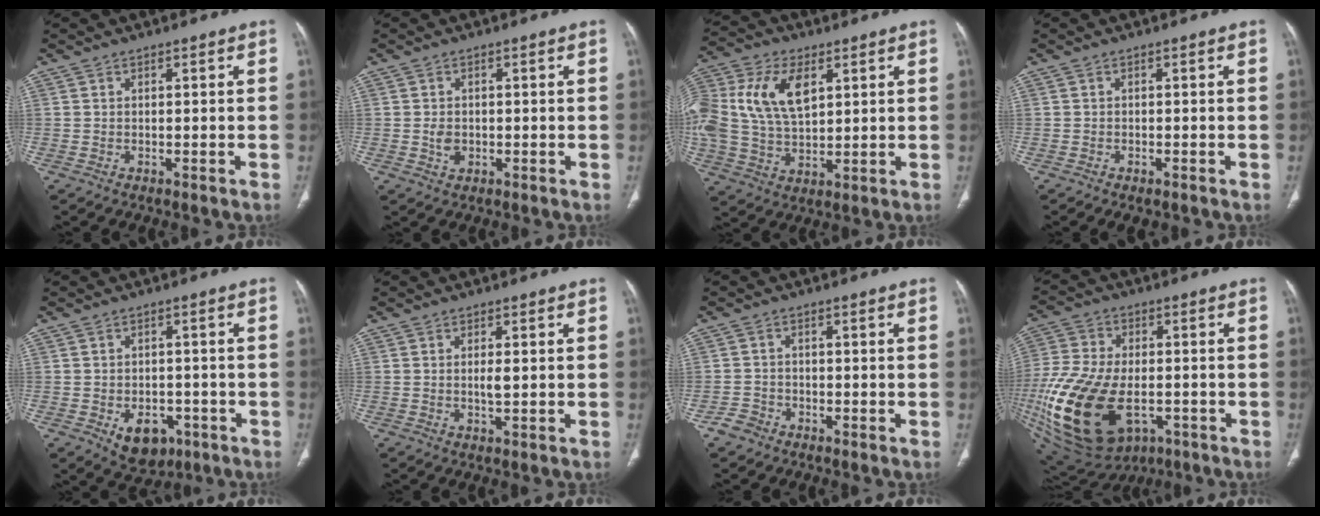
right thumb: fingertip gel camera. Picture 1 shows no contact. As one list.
[{"total": 2.3, "force": [-0.3, 1.8, 1.4], "torque": [-0.022, 0.001, -0.003]}, {"total": 19.1, "force": [5.7, 11.7, 14.0], "torque": [-0.313, 0.008, 0.104]}, {"total": 1.6, "force": [-1.0, 0.8, 1.0], "torque": [-0.016, 0.000, -0.012]}, {"total": 7.7, "force": [-3.2, 5.5, 4.4], "torque": [-0.044, 0.015, -0.034]}, {"total": 2.2, "force": [0.1, 0.6, 2.1], "torque": [-0.041, -0.002, 0.004]}, {"total": 2.8, "force": [-1.9, 1.9, 0.4], "torque": [-0.007, 0.014, -0.037]}, {"total": 27.4, "force": [-7.4, 16.4, 20.6], "torque": [-0.483, -0.022, -0.108]}]